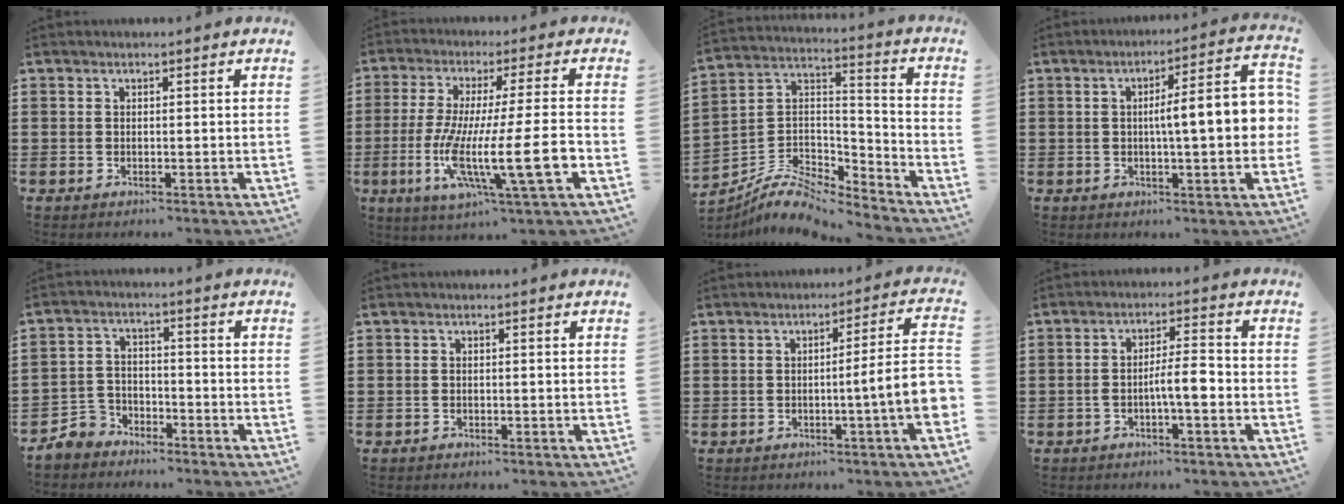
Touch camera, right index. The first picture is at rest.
{"total": 14.9, "force": [-4.2, 1.9, 14.1], "torque": [-0.290, -0.019, -0.083]}
{"total": 7.9, "force": [-6.6, 2.9, 3.3], "torque": [-0.078, 0.007, -0.131]}
{"total": 9.9, "force": [0.1, 1.6, 9.7], "torque": [-0.148, -0.008, -0.006]}
{"total": 4.5, "force": [-3.9, 2.0, 0.6], "torque": [-0.038, 0.003, -0.087]}
{"total": 0.6, "force": [-0.6, 0.3, 0.0], "torque": [-0.001, 0.002, -0.013]}
{"total": 8.2, "force": [-1.3, 0.0, 8.1], "torque": [-0.137, -0.017, -0.024]}
{"total": 4.9, "force": [-1.5, 0.8, 4.6], "torque": [-0.082, 0.006, -0.030]}